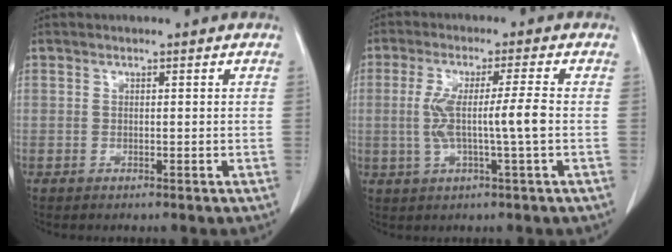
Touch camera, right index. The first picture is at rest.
{"total": 7.5, "force": [-0.6, -0.3, 7.5], "torque": [-0.148, 0.005, -0.008]}